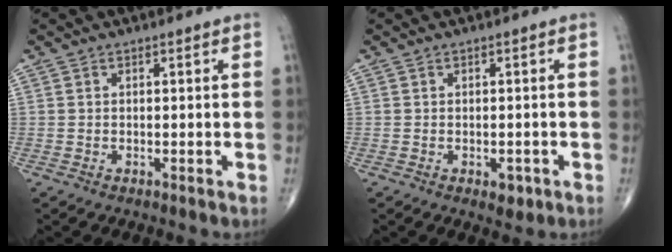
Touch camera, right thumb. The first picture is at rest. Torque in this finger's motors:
{"motor_torque": [0.29, 0.05, 0.05, -0.28, 0.00]}